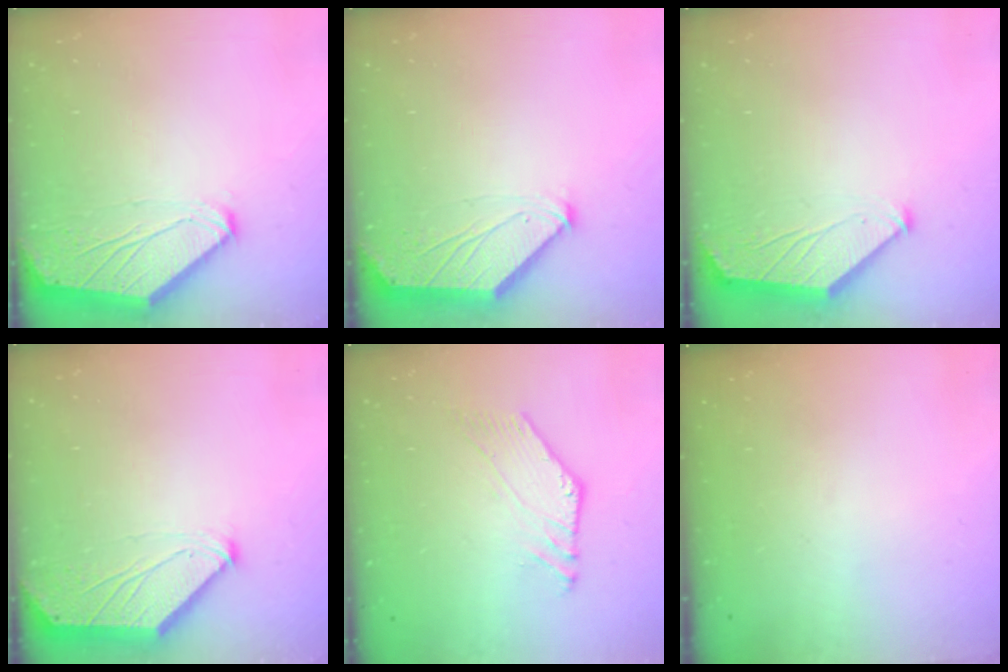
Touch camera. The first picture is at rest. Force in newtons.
{"total": 1.6, "press": 1.5, "slide": 0.3}
{"total": 1.5, "press": 1.5, "slide": 0.4}
{"total": 0.0}
{"total": 1.8, "press": 1.8, "slide": 0.5}
{"total": 0.0}